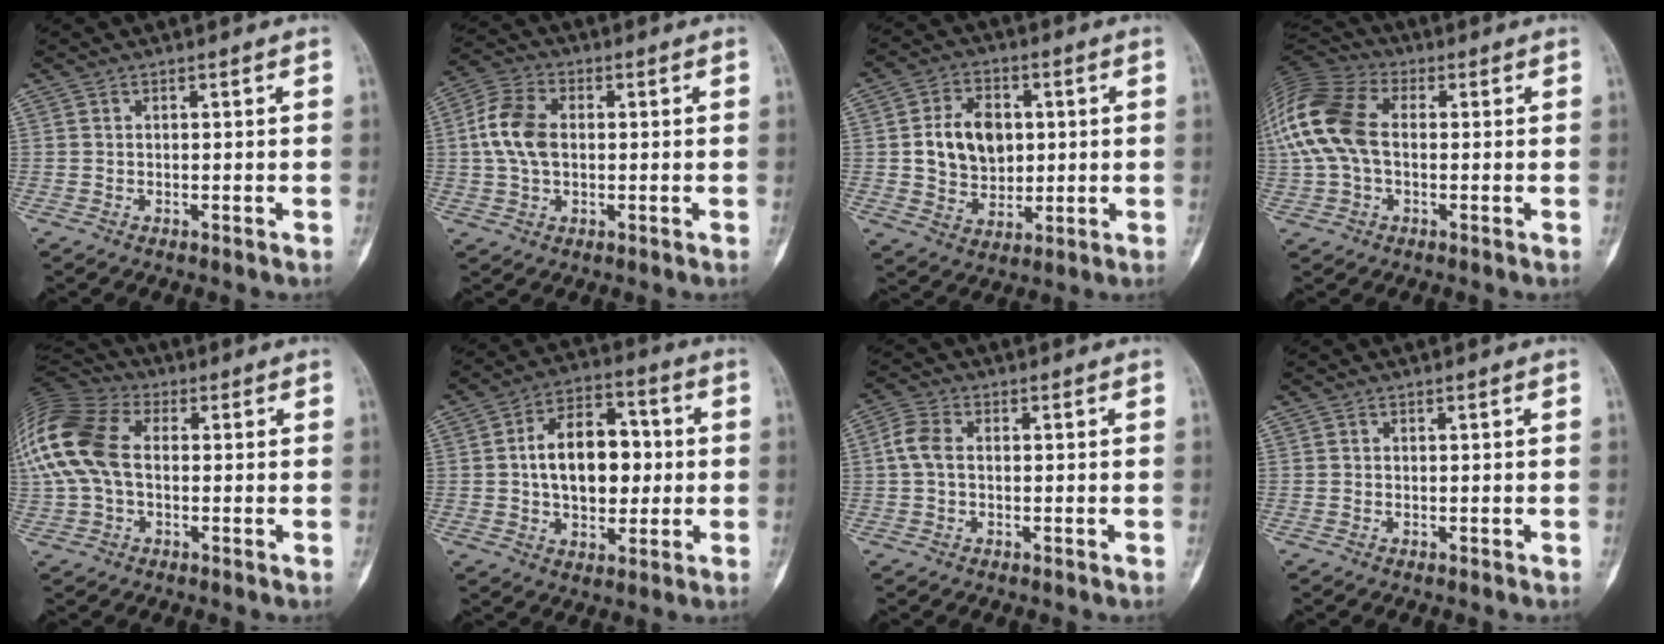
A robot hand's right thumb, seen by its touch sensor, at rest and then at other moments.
{"total": 9.0, "force": [0.6, 5.9, 6.8], "torque": [-0.138, 0.018, 0.008]}
{"total": 11.5, "force": [1.5, 8.6, 7.5], "torque": [-0.094, -0.002, 0.031]}
{"total": 17.4, "force": [1.1, 11.0, 13.4], "torque": [-0.315, 0.030, 0.015]}
{"total": 19.5, "force": [1.7, 12.8, 14.5], "torque": [-0.354, 0.030, 0.027]}
{"total": 15.0, "force": [0.7, 9.6, 11.6], "torque": [-0.151, 0.023, 0.011]}
{"total": 4.4, "force": [0.2, 2.8, 3.3], "torque": [-0.078, 0.013, 0.000]}
{"total": 0.0}